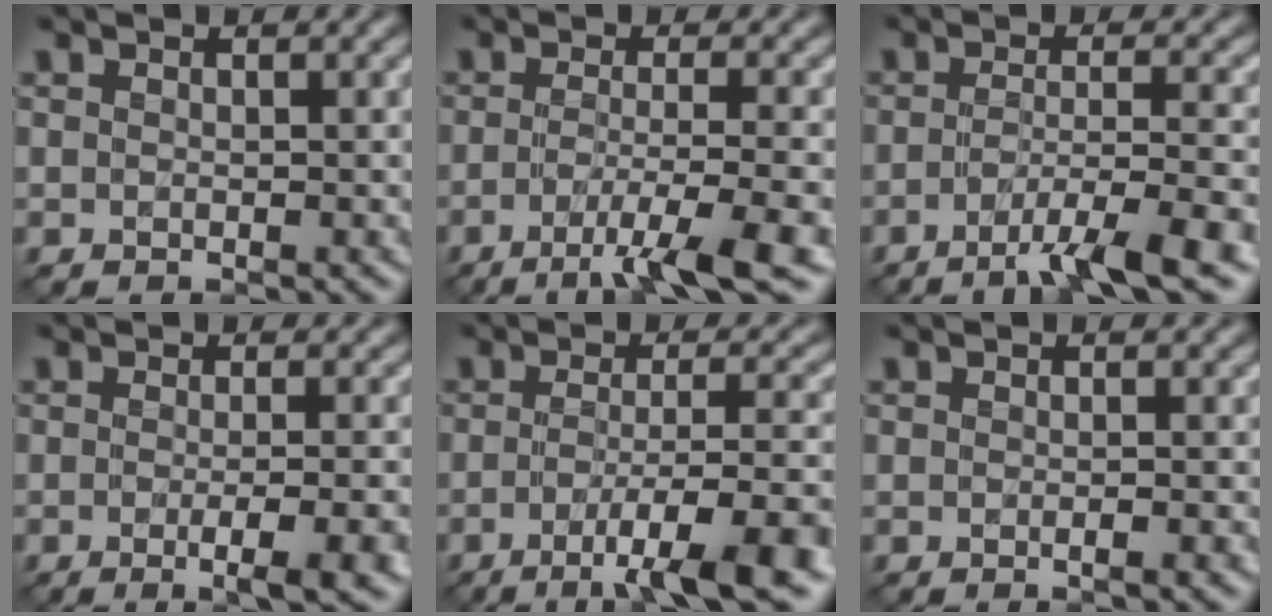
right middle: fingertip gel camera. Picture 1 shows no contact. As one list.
[{"total": 6.3, "force": [-3.0, 0.8, 5.5], "torque": [-0.082, -0.007, -0.055]}, {"total": 6.4, "force": [-3.6, 1.0, 5.2], "torque": [-0.074, 0.000, -0.063]}, {"total": 5.4, "force": [-1.6, 1.5, 5.0], "torque": [-0.062, -0.007, -0.018]}, {"total": 8.3, "force": [-3.5, 1.6, 7.4], "torque": [-0.108, -0.002, -0.060]}, {"total": 1.3, "force": [-0.5, 0.2, 1.1], "torque": [-0.014, -0.003, -0.008]}]